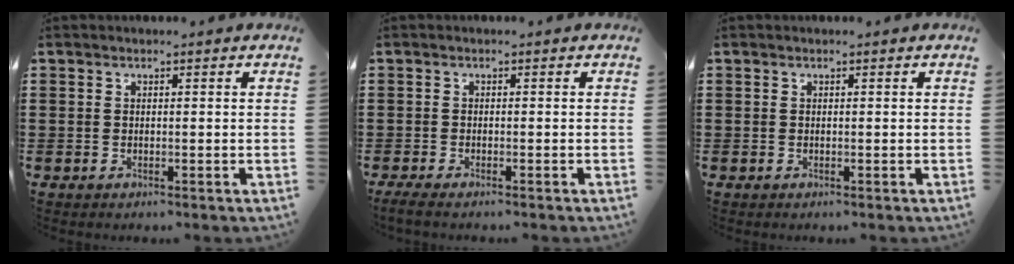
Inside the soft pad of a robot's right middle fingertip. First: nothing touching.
{"total": 1.0, "force": [-0.8, 0.0, 0.6], "torque": [-0.011, -0.002, -0.015]}
{"total": 0.0}